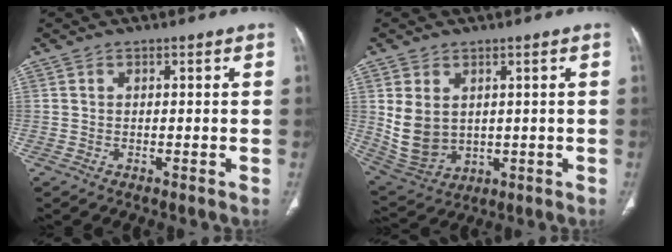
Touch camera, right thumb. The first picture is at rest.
{"total": 9.4, "force": [1.6, 7.0, 6.1], "torque": [-0.110, -0.011, 0.059]}